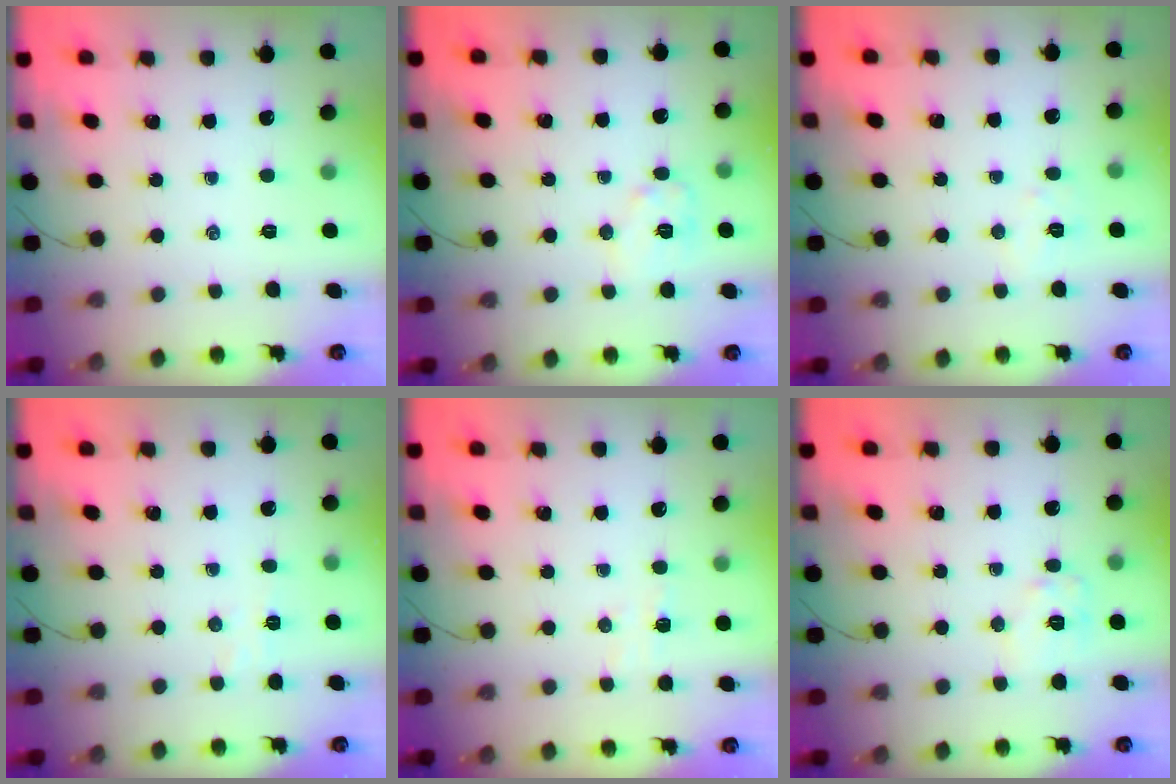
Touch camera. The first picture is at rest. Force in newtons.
{"total": 7.4, "press": 7.4, "slide": 0.2}
{"total": 4.2, "press": 4.1, "slide": 0.8}
{"total": 2.9, "press": 2.9, "slide": 0.7}
{"total": 4.5, "press": 4.4, "slide": 1.0}
{"total": 8.1, "press": 8.0, "slide": 0.5}